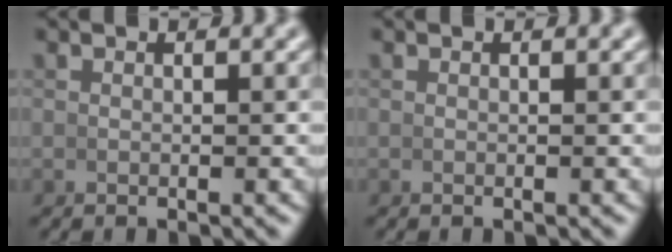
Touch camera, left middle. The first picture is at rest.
{"total": 0.0}